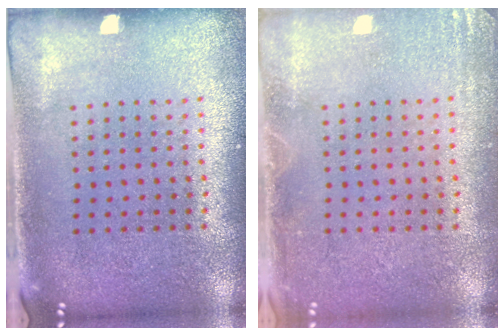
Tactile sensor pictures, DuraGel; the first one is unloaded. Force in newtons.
{"total": 1.8, "press": 1.8, "slide": 0.2}